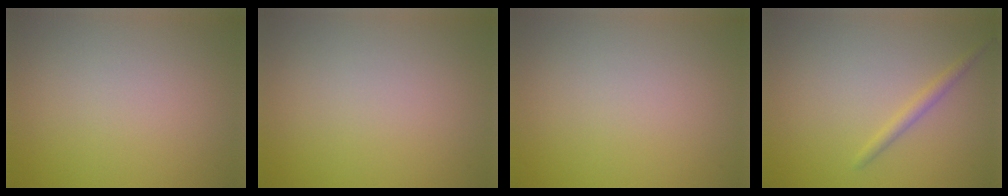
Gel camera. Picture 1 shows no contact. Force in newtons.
{"total": 0.0}
{"total": 0.0}
{"total": 1.4, "press": 1.4, "slide": 0.0}